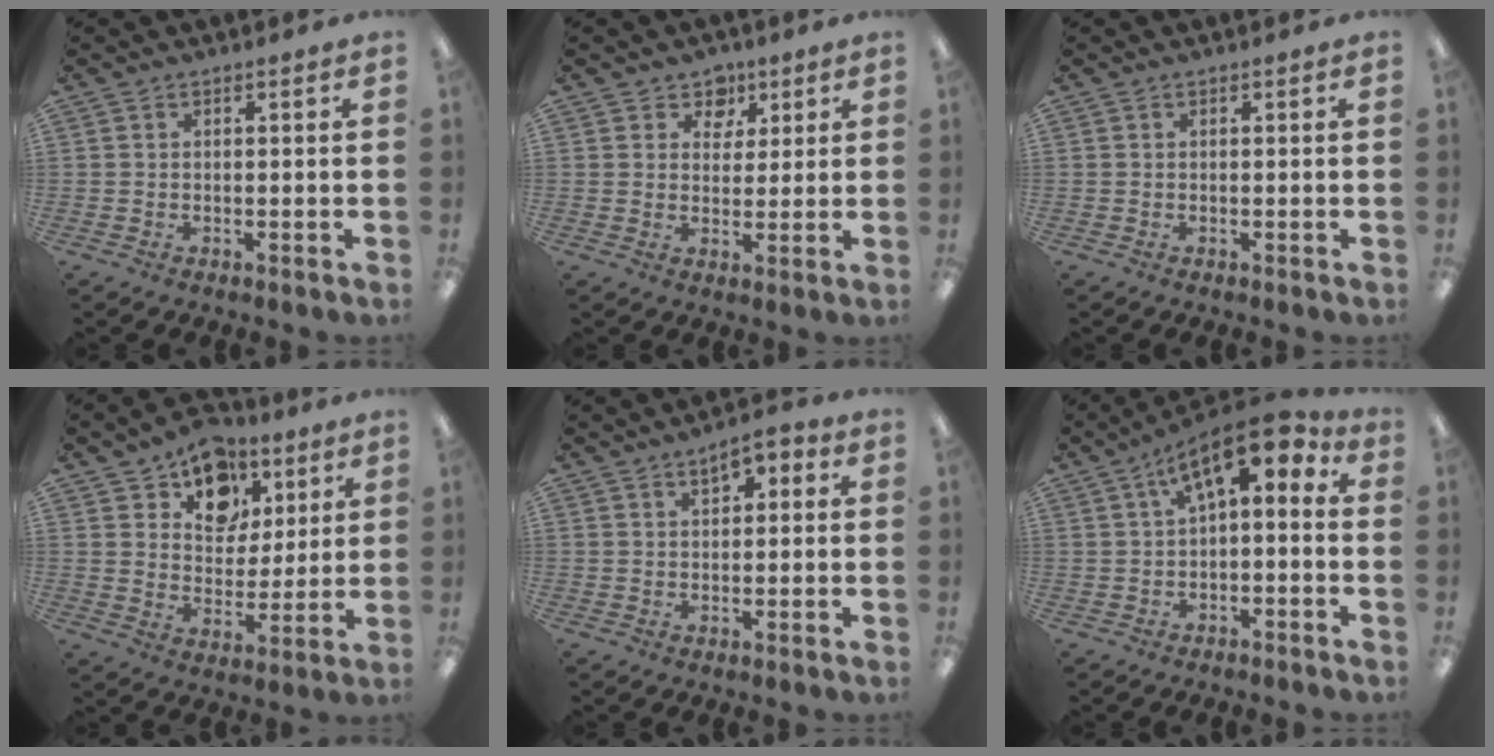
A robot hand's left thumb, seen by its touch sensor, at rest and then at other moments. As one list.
[{"total": 5.5, "force": [3.3, 4.3, 0.9], "torque": [-0.007, -0.017, 0.057]}, {"total": 0.0}, {"total": 12.7, "force": [7.9, 9.0, 4.3], "torque": [-0.061, -0.048, 0.145]}, {"total": 4.0, "force": [2.0, 2.2, 2.7], "torque": [-0.024, -0.006, 0.028]}, {"total": 10.4, "force": [3.7, 4.1, 8.8], "torque": [-0.136, -0.016, 0.061]}]